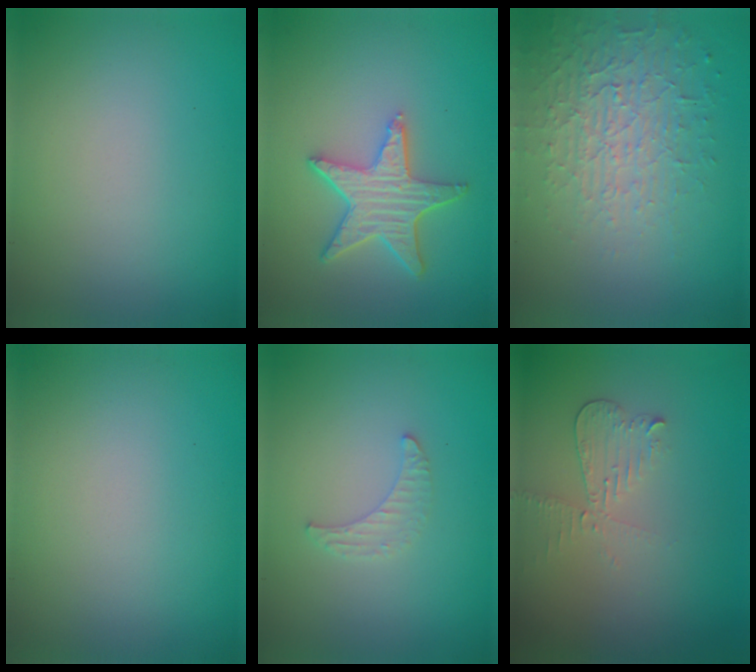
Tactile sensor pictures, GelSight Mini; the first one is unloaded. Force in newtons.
{"total": 4.8, "press": 4.2, "slide": 2.4}
{"total": 3.6, "press": 3.3, "slide": 1.6}
{"total": 0.0}
{"total": 1.3, "press": 1.3, "slide": 0.4}
{"total": 2.2, "press": 2.2, "slide": 0.2}